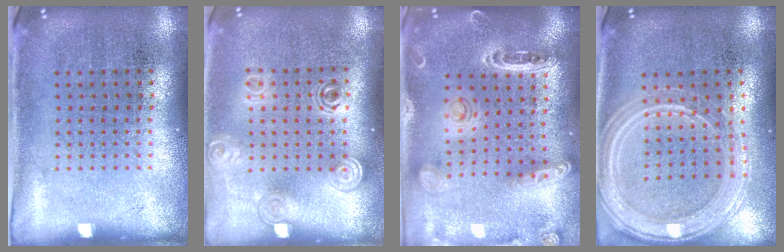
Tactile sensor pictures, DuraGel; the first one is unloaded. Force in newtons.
{"total": 1.5, "press": 1.3, "slide": 0.9}
{"total": 1.5, "press": 1.5, "slide": 0.1}
{"total": 1.7, "press": 1.6, "slide": 0.4}